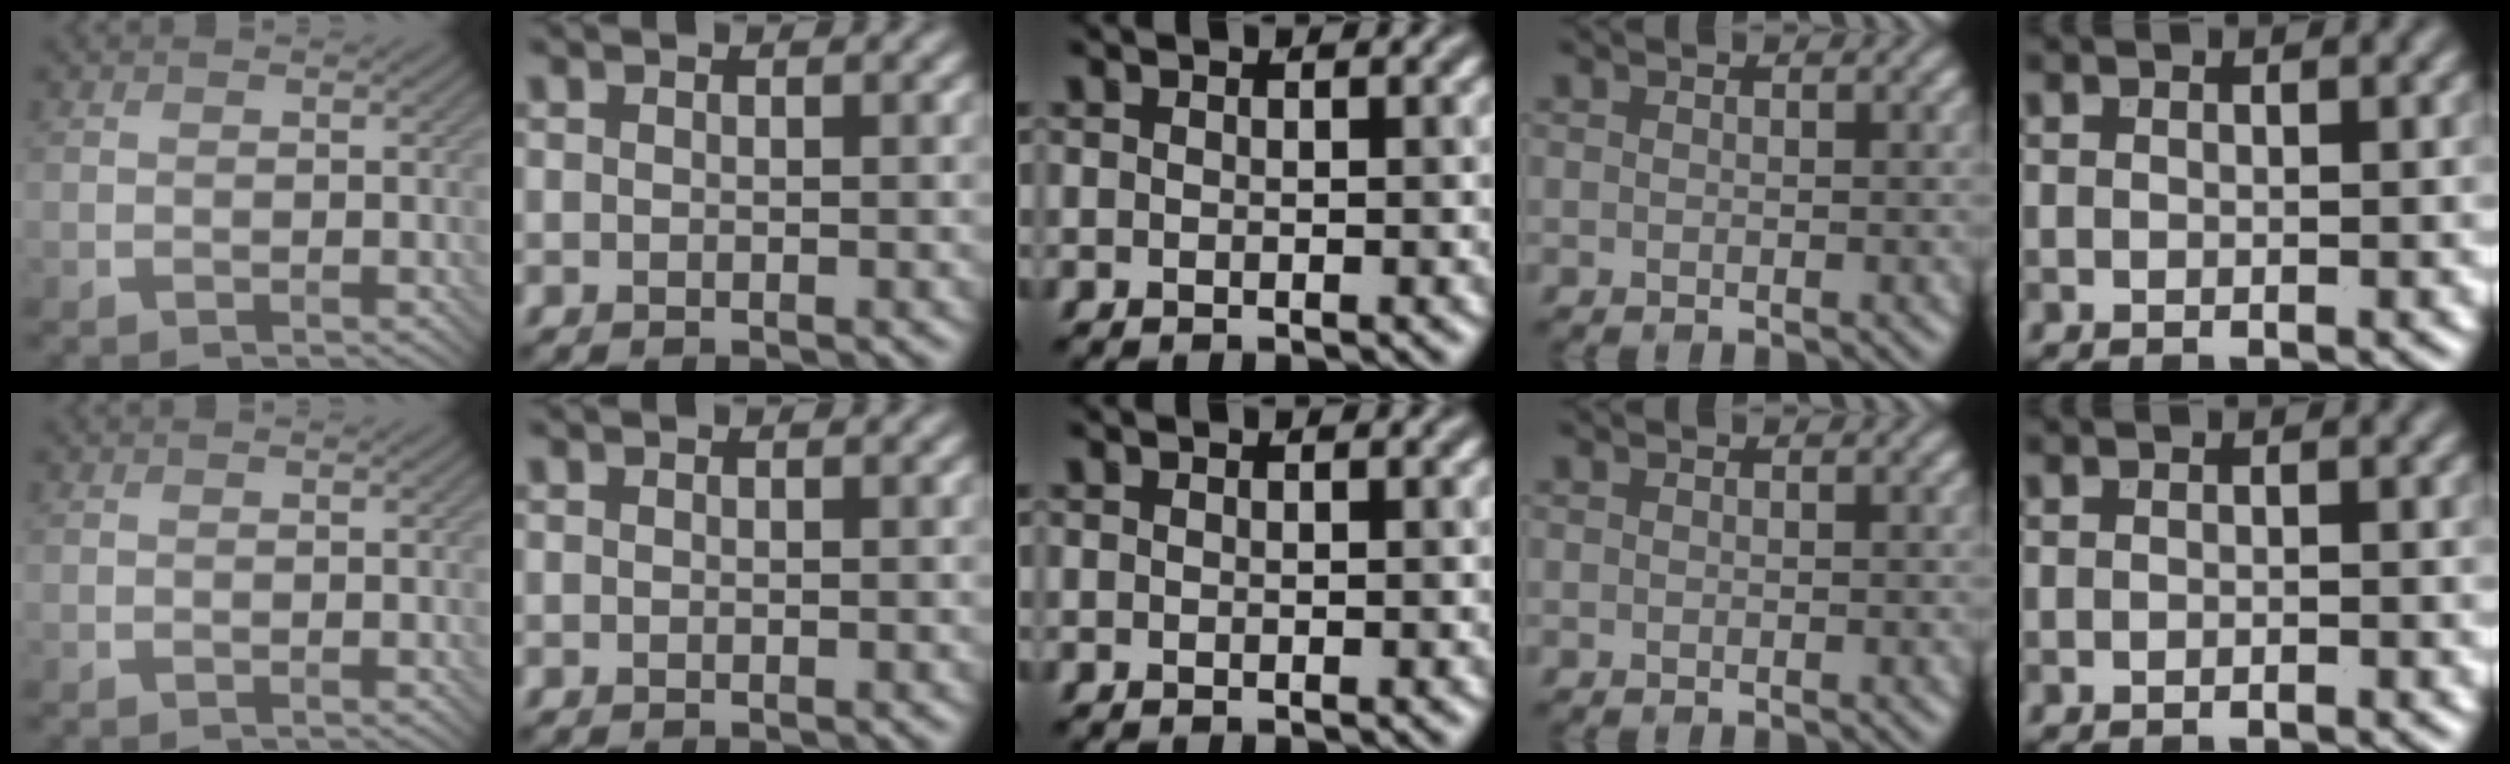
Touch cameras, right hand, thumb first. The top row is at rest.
{"little": {"total": 0.6, "force": [-0.5, 0.1, 0.2], "torque": [0.000, 0.001, -0.009]}}